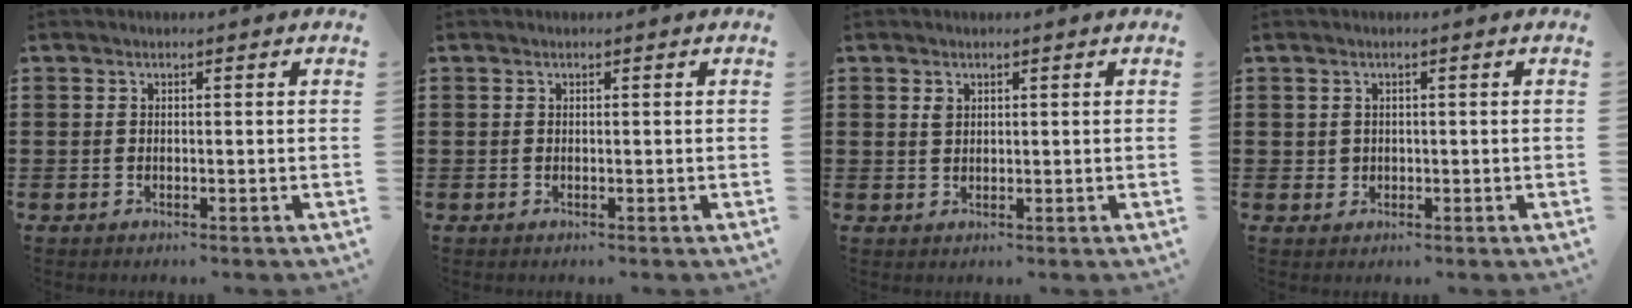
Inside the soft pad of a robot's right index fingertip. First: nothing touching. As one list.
[{"total": 0.0}, {"total": 1.4, "force": [0.7, 0.9, 0.8], "torque": [-0.018, 0.004, 0.013]}, {"total": 1.1, "force": [0.2, 1.1, 0.2], "torque": [-0.007, 0.006, 0.004]}]